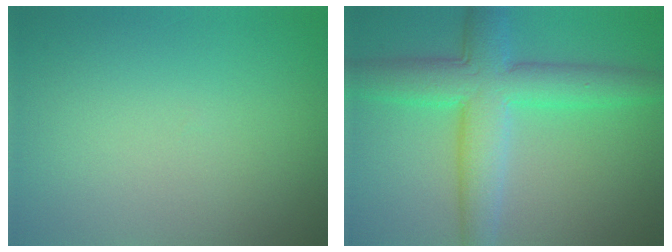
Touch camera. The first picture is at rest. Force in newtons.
{"total": 7.5, "press": 7.5, "slide": 0.1}